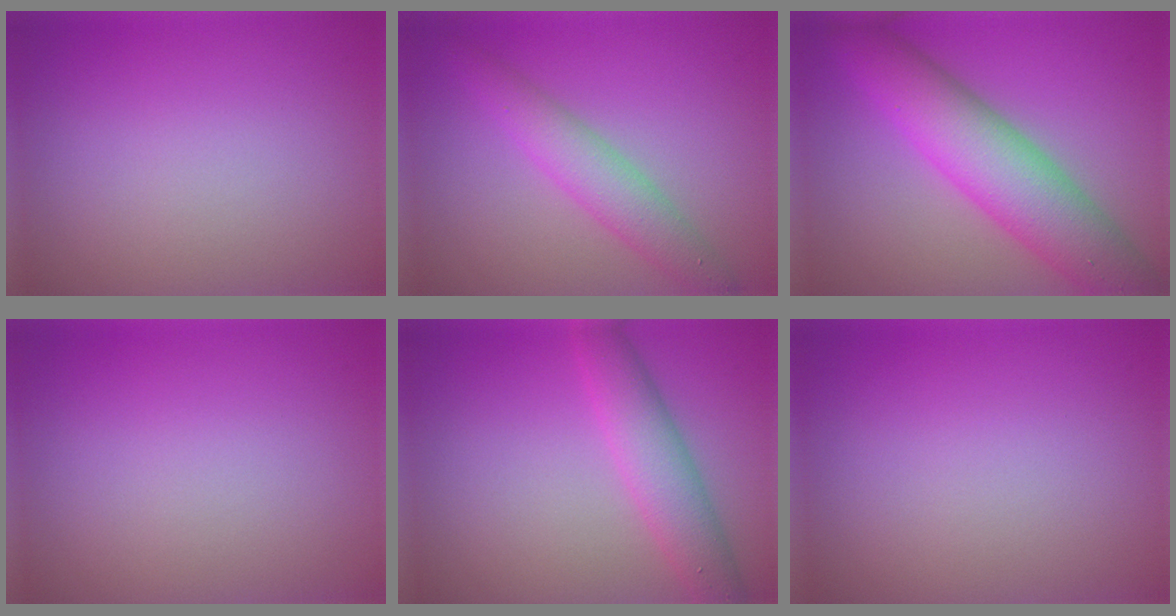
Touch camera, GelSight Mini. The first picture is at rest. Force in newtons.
{"total": 3.7, "press": 3.7, "slide": 0.1}
{"total": 8.8, "press": 8.8, "slide": 0.4}
{"total": 0.0}
{"total": 4.3, "press": 4.3, "slide": 0.1}
{"total": 0.0}